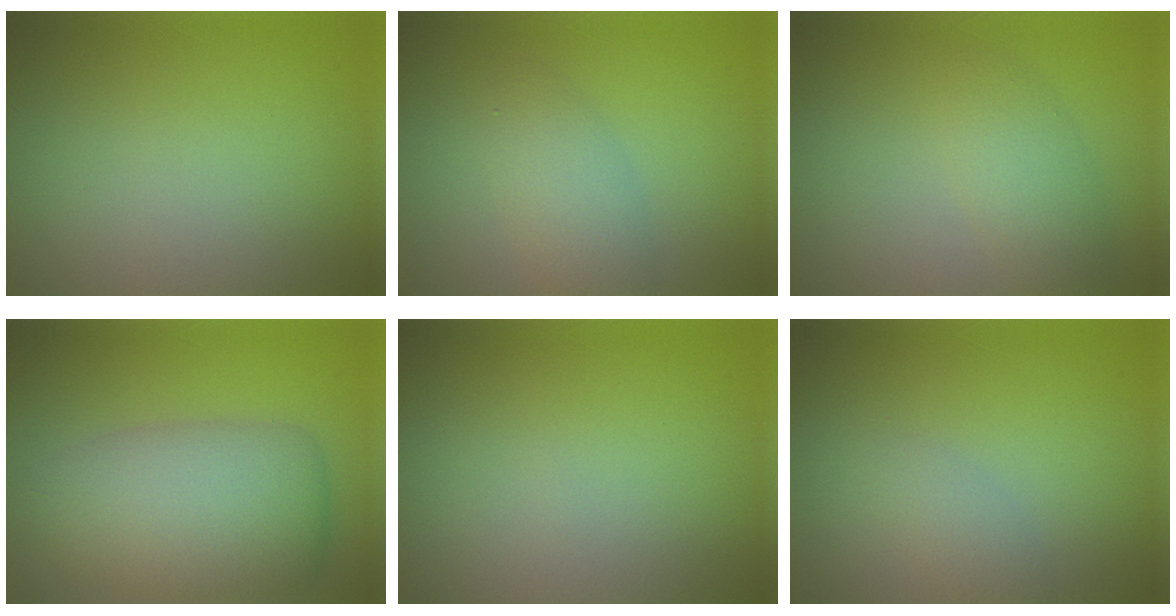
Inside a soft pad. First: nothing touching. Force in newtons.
{"total": 2.9, "press": 2.9, "slide": 0.1}
{"total": 2.7, "press": 2.7, "slide": 0.0}
{"total": 7.5, "press": 7.4, "slide": 0.6}
{"total": 0.0}
{"total": 1.5, "press": 1.5, "slide": 0.0}